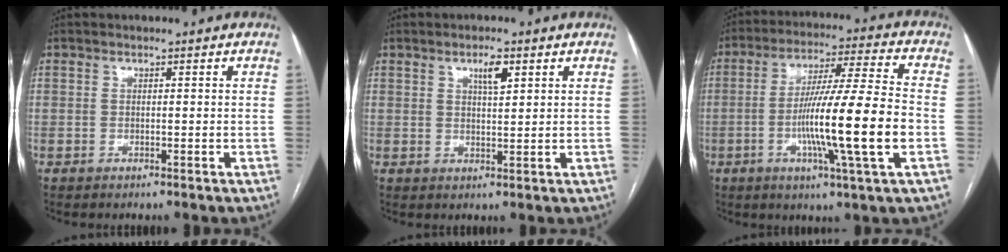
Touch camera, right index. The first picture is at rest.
{"total": 3.2, "force": [1.7, 0.7, 2.6], "torque": [-0.046, 0.000, 0.028]}
{"total": 16.4, "force": [-3.6, -0.8, 16.0], "torque": [-0.281, -0.007, -0.069]}